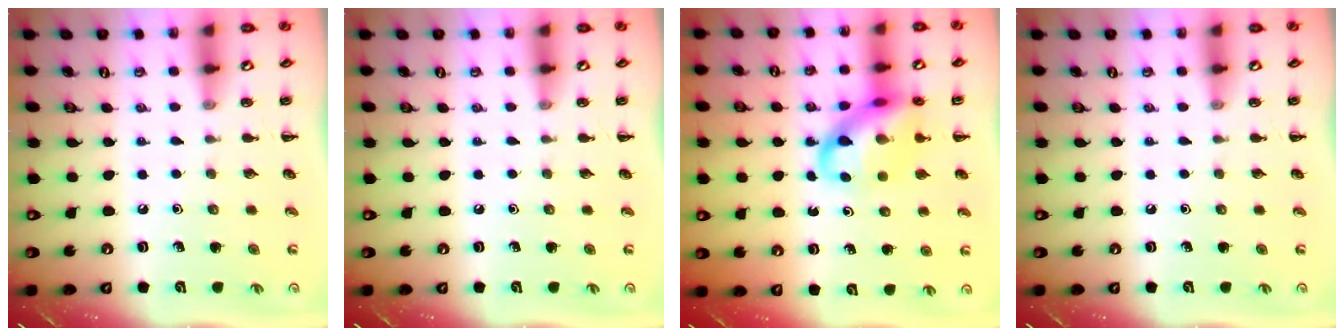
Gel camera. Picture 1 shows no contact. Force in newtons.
{"total": 0.0}
{"total": 14.3, "press": 13.8, "slide": 3.4}
{"total": 0.0}